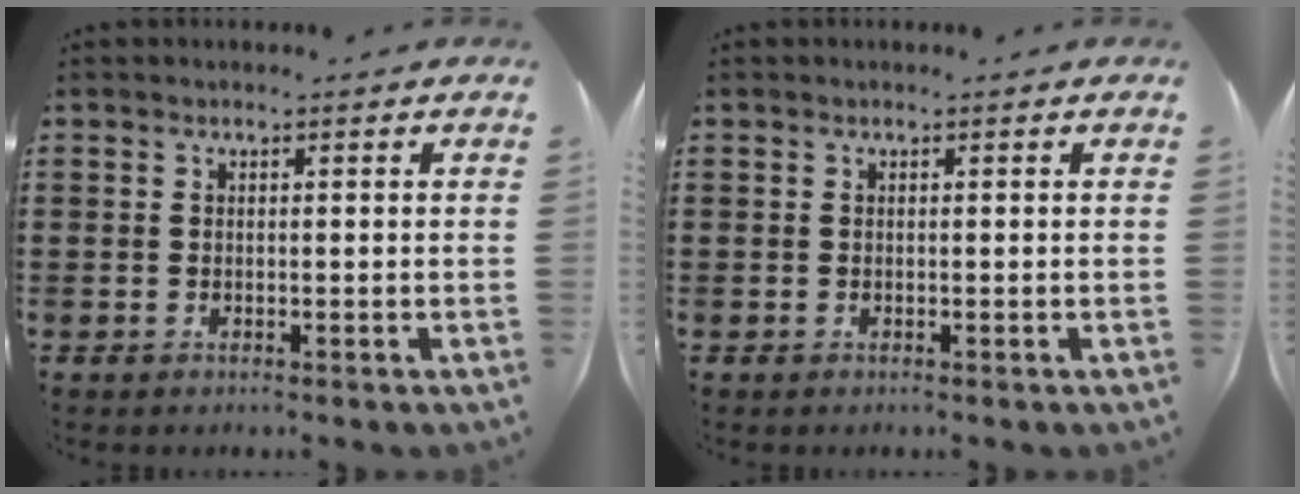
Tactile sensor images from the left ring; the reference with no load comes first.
{"total": 0.0}